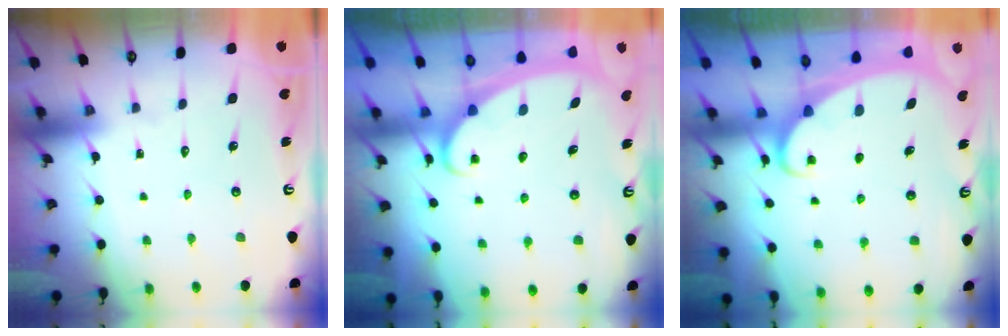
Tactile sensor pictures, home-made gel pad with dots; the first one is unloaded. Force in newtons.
{"total": 2.3, "press": 2.3, "slide": 0.3}
{"total": 2.1, "press": 2.1, "slide": 0.3}